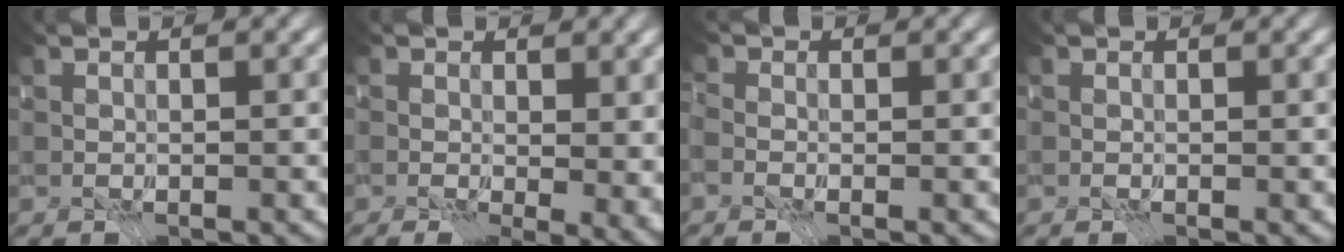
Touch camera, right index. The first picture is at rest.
{"total": 5.6, "force": [0.1, 3.4, 4.5], "torque": [-0.052, -0.029, 0.027]}
{"total": 1.2, "force": [-0.7, 0.7, 0.5], "torque": [0.010, 0.001, -0.046]}
{"total": 0.0}